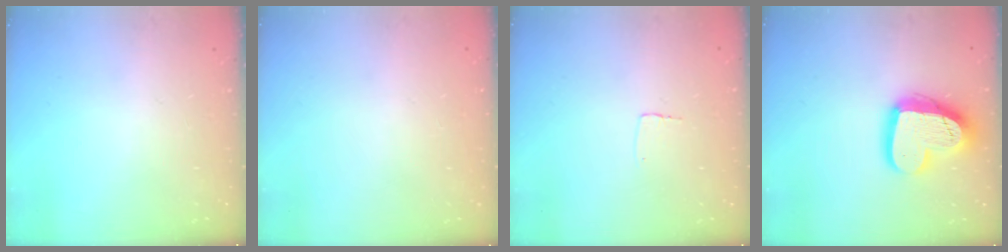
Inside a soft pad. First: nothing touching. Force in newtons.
{"total": 0.0}
{"total": 2.6, "press": 2.6, "slide": 0.1}
{"total": 18.3, "press": 18.2, "slide": 1.6}